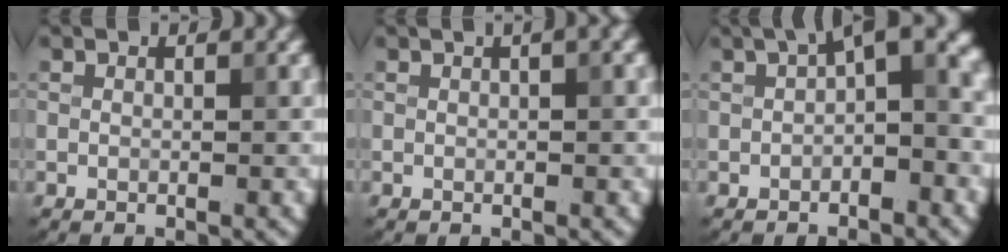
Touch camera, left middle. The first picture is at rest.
{"total": 1.9, "force": [0.6, 0.4, 1.7], "torque": [-0.021, 0.009, 0.004]}
{"total": 5.9, "force": [0.8, 2.6, 5.3], "torque": [-0.059, 0.019, 0.002]}